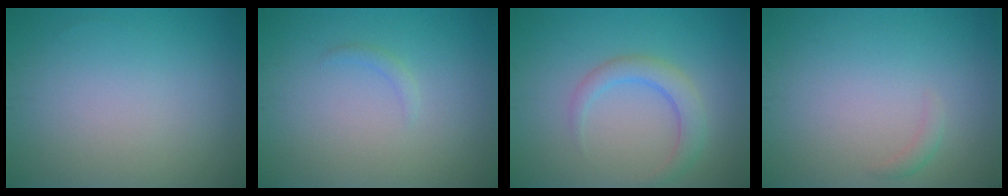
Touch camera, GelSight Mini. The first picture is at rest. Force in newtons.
{"total": 0.7, "press": 0.7, "slide": 0.1}
{"total": 2.8, "press": 2.8, "slide": 0.1}
{"total": 0.8, "press": 0.8, "slide": 0.0}